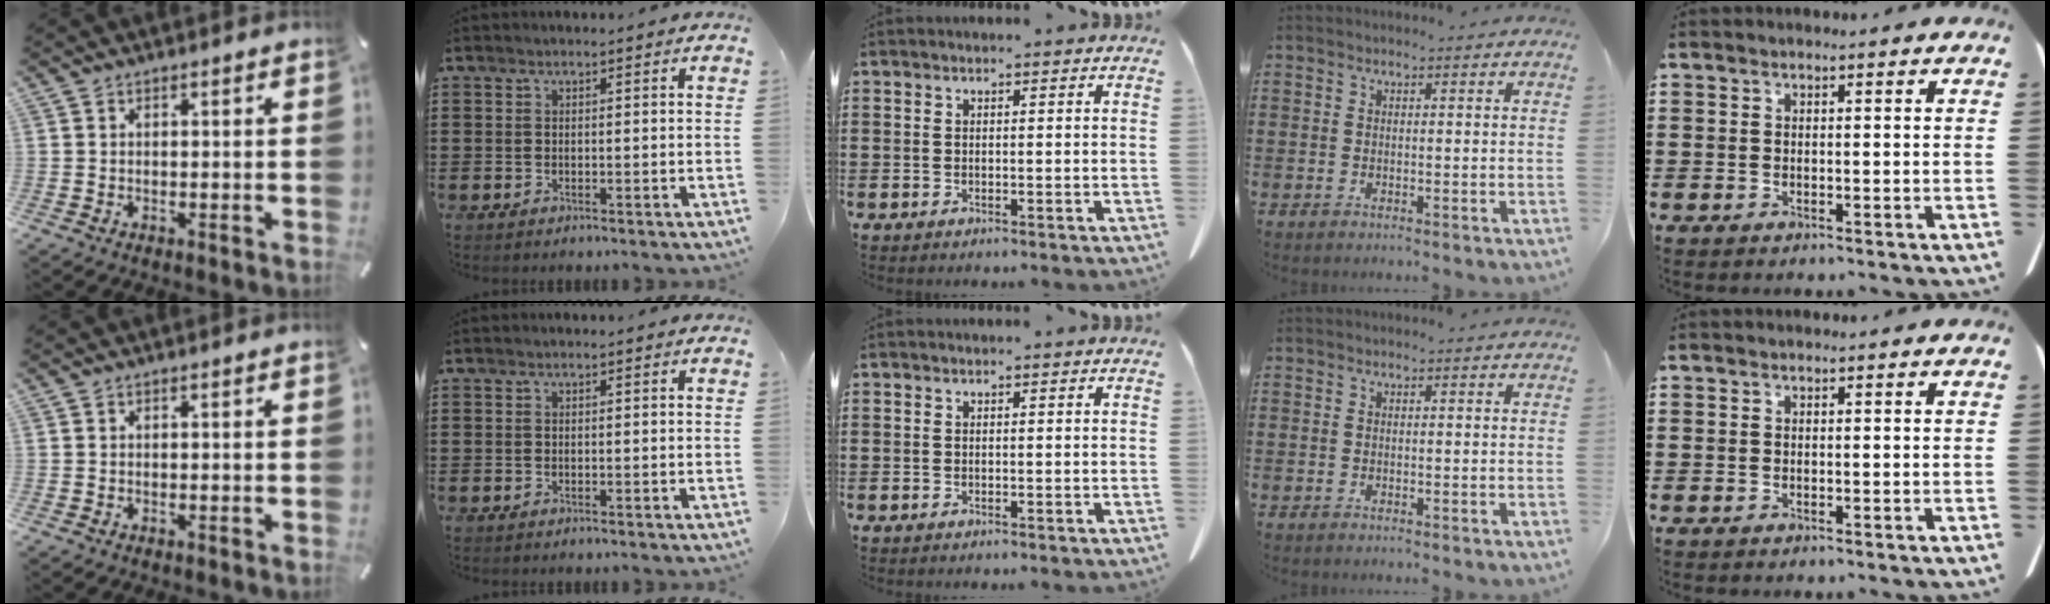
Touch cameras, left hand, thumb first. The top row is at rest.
{}